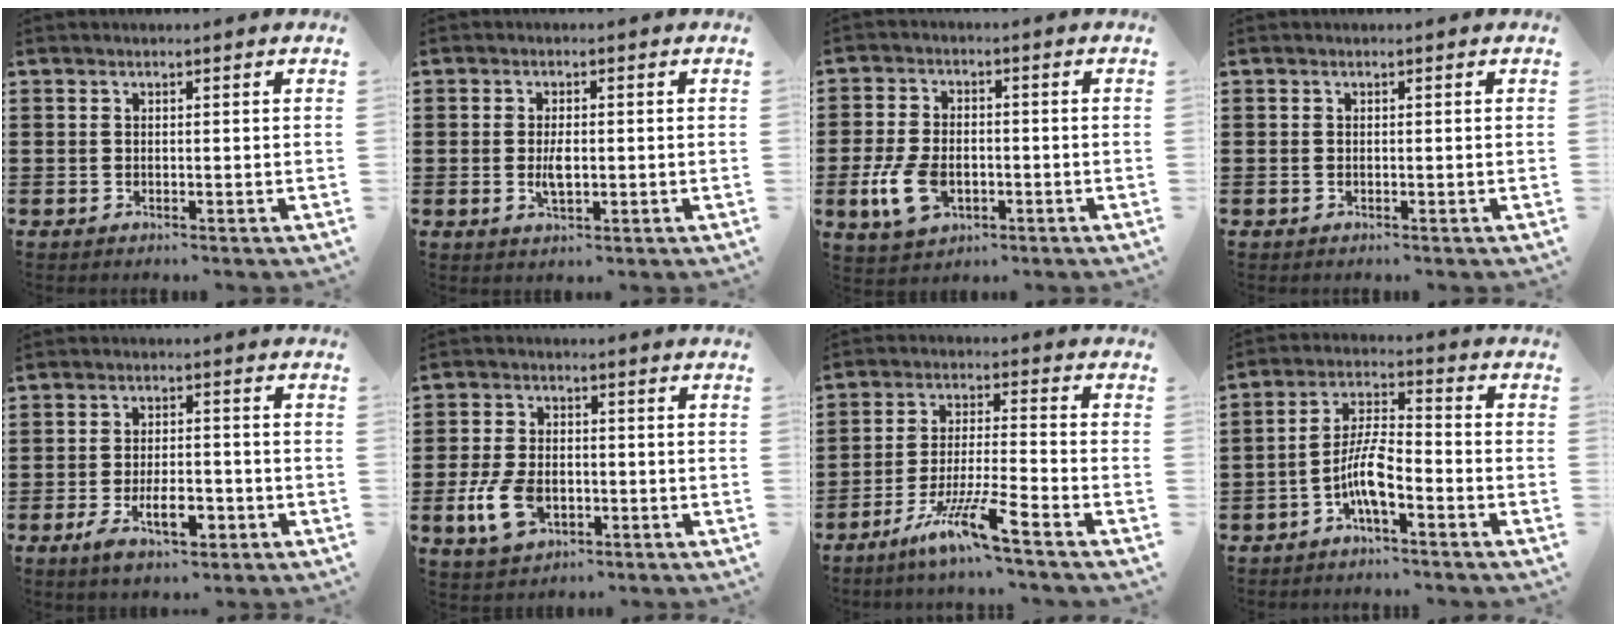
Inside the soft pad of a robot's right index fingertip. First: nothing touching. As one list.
[{"total": 3.0, "force": [-0.3, 1.3, 2.7], "torque": [-0.050, 0.002, -0.005]}, {"total": 7.8, "force": [-2.3, 4.7, 5.7], "torque": [-0.136, 0.000, -0.045]}, {"total": 0.0}, {"total": 7.2, "force": [-3.1, 3.2, 5.6], "torque": [-0.092, -0.005, -0.060]}, {"total": 7.6, "force": [-2.3, 4.6, 5.6], "torque": [-0.133, -0.001, -0.046]}, {"total": 9.5, "force": [-7.1, 0.1, 6.3], "torque": [-0.132, -0.008, -0.140]}, {"total": 7.1, "force": [-3.4, 2.1, 5.9], "torque": [-0.134, -0.004, -0.068]}]